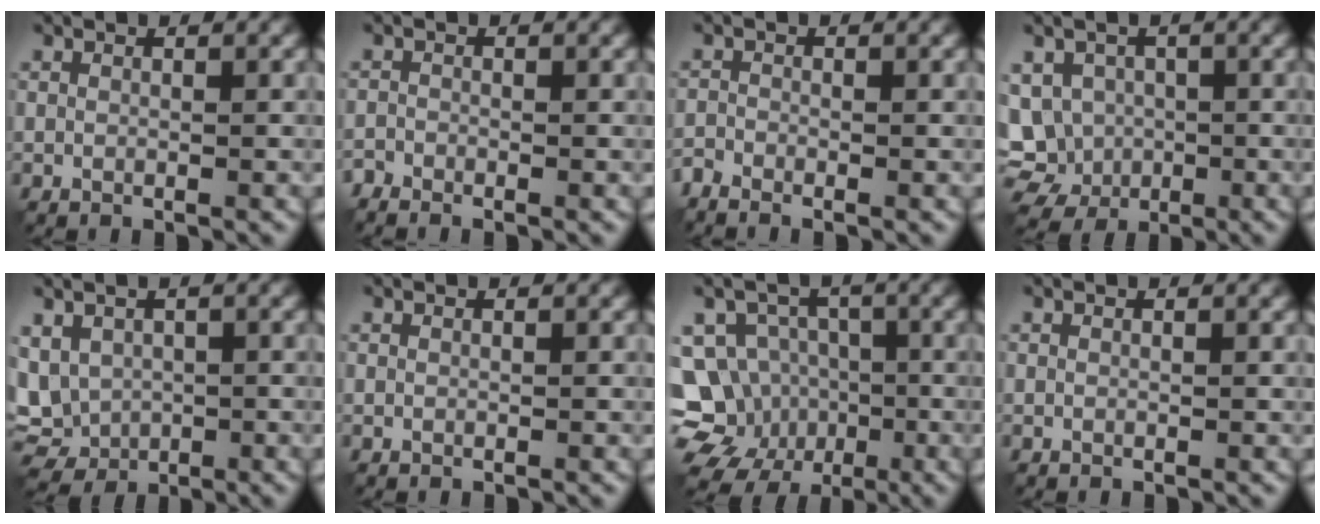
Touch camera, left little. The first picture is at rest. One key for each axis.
{"total": 1.1, "fx": -1.1, "fy": 0.2, "fz": 0.1, "tx": -0.003, "ty": -0.004, "tz": -0.029}
{"total": 1.4, "fx": -1.4, "fy": 0.3, "fz": 0.4, "tx": -0.010, "ty": -0.007, "tz": -0.038}
{"total": 8.2, "fx": -0.6, "fy": 7.5, "fz": 3.4, "tx": -0.080, "ty": -0.004, "tz": -0.032}
{"total": 5.1, "fx": 0.2, "fy": 4.2, "fz": 2.9, "tx": -0.075, "ty": -0.009, "tz": 0.011}
{"total": 0.0}
{"total": 12.1, "fx": -4.0, "fy": 10.8, "fz": 3.5, "tx": -0.080, "ty": -0.010, "tz": -0.081}
{"total": 0.0}